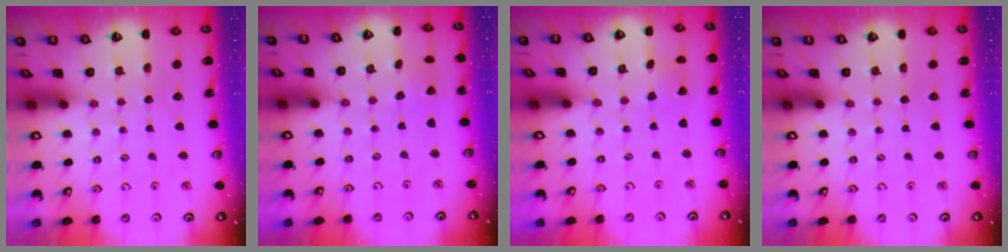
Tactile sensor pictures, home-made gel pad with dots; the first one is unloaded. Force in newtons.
{"total": 2.4, "press": 2.4, "slide": 0.2}
{"total": 1.8, "press": 1.7, "slide": 0.1}
{"total": 0.0}